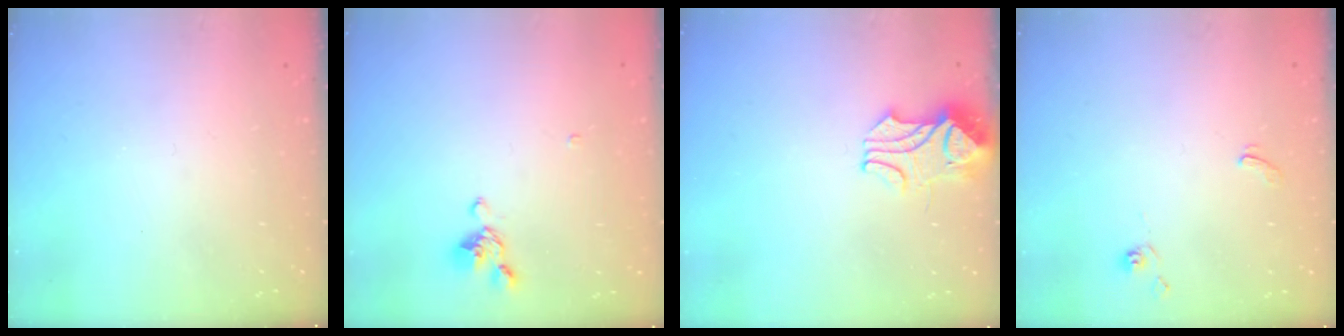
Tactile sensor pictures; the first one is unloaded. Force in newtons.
{"total": 5.4, "press": 5.4, "slide": 0.5}
{"total": 2.2, "press": 2.0, "slide": 0.9}
{"total": 2.6, "press": 2.6, "slide": 0.5}